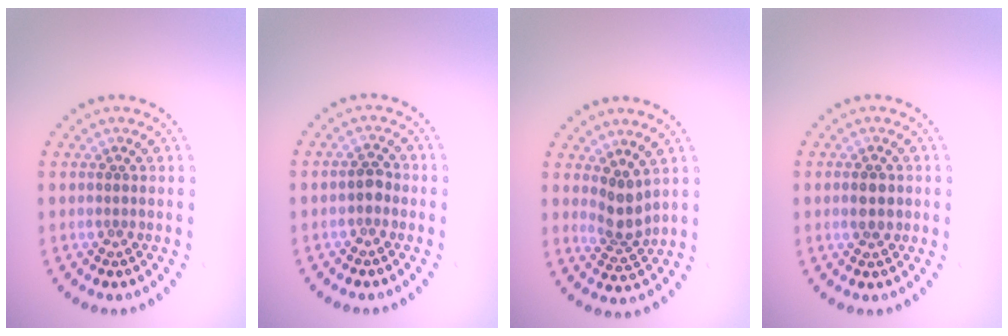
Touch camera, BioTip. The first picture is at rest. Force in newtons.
{"total": 1.2, "press": 1.2, "slide": 0.3}
{"total": 2.7, "press": 2.1, "slide": 1.8}
{"total": 2.2, "press": 2.2, "slide": 0.1}